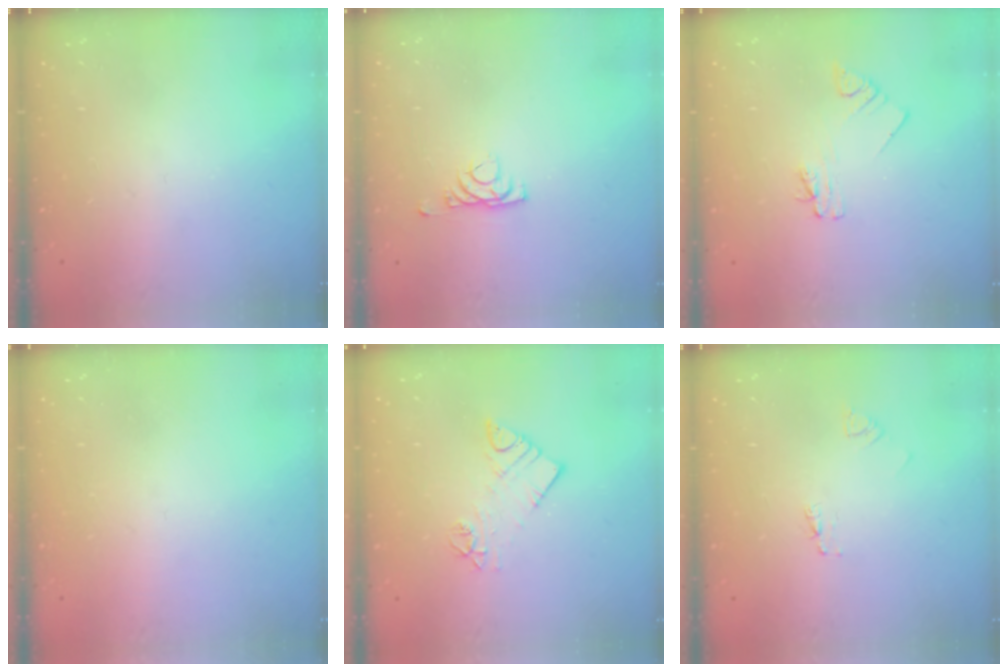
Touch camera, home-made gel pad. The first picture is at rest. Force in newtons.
{"total": 3.9, "press": 3.9, "slide": 0.8}
{"total": 2.2, "press": 2.2, "slide": 0.3}
{"total": 0.8, "press": 0.8, "slide": 0.1}
{"total": 8.6, "press": 8.5, "slide": 0.7}
{"total": 1.5, "press": 1.5, "slide": 0.1}